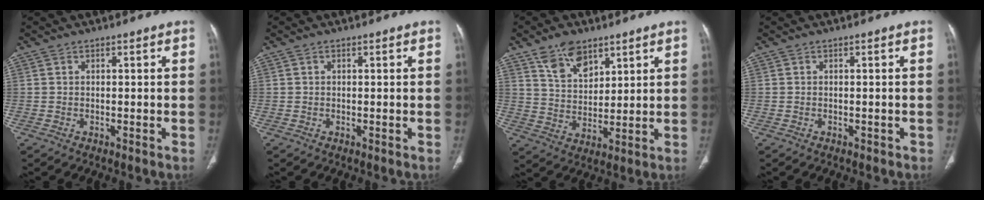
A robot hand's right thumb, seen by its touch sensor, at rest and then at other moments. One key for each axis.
{"total": 0.0}
{"total": 9.0, "fx": 5.9, "fy": 5.1, "fz": 4.6, "tx": -0.056, "ty": -0.036, "tz": 0.113}
{"total": 0.8, "fx": -0.6, "fy": 0.4, "fz": 0.2, "tx": -0.011, "ty": 0.003, "tz": -0.006}